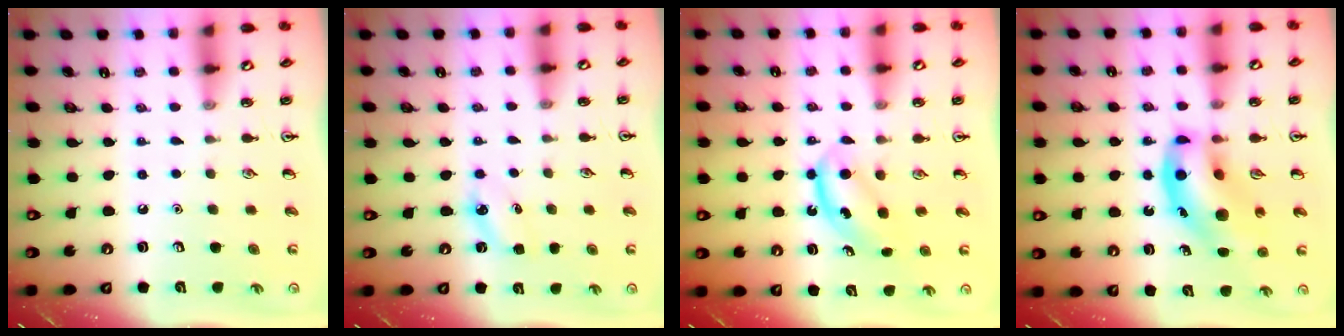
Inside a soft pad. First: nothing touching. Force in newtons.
{"total": 4.6, "press": 4.4, "slide": 1.4}
{"total": 5.4, "press": 5.4, "slide": 0.8}
{"total": 14.5, "press": 14.0, "slide": 3.6}